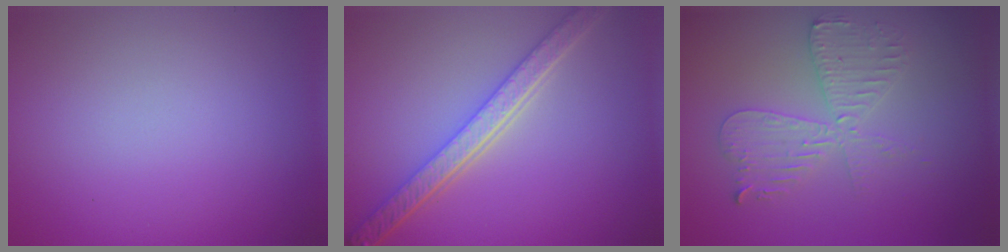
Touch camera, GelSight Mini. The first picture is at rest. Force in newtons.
{"total": 5.2, "press": 4.1, "slide": 3.3}
{"total": 4.1, "press": 3.5, "slide": 2.1}